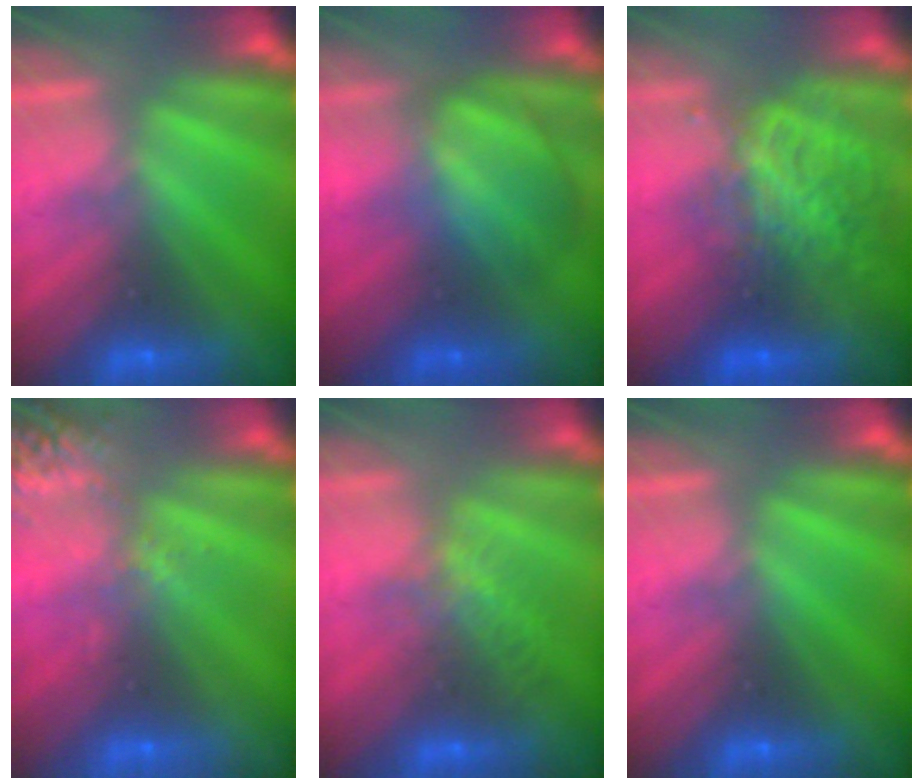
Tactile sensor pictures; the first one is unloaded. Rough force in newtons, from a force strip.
{"total": 3.0}
{"total": 5.8}
{"total": 2.6}
{"total": 4.0}
{"total": 0.0}